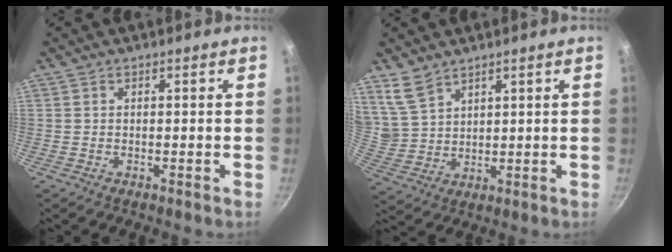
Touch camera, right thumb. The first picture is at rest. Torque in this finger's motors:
{"motor_torque": [-0.09, 0.48, 0.85, 0.55, 0.18]}